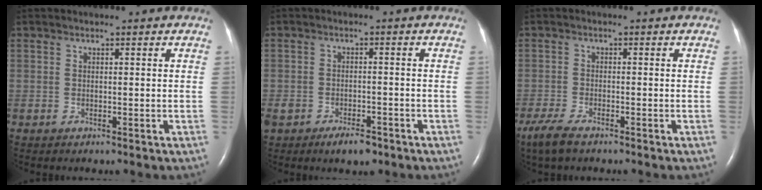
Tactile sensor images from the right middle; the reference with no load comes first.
{"total": 5.8, "force": [-4.0, 2.7, 3.1], "torque": [-0.057, -0.001, -0.064]}
{"total": 4.8, "force": [-3.6, 1.1, 3.0], "torque": [-0.069, -0.013, -0.063]}